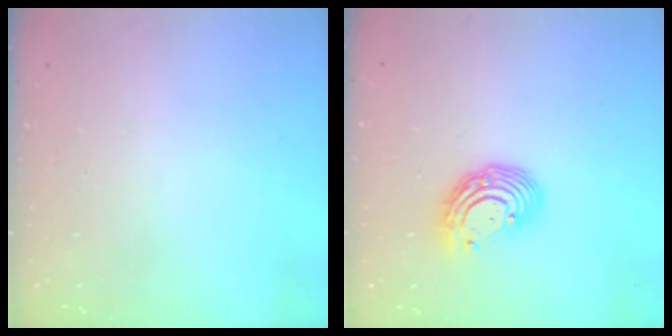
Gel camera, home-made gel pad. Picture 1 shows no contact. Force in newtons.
{"total": 9.8, "press": 9.7, "slide": 0.9}